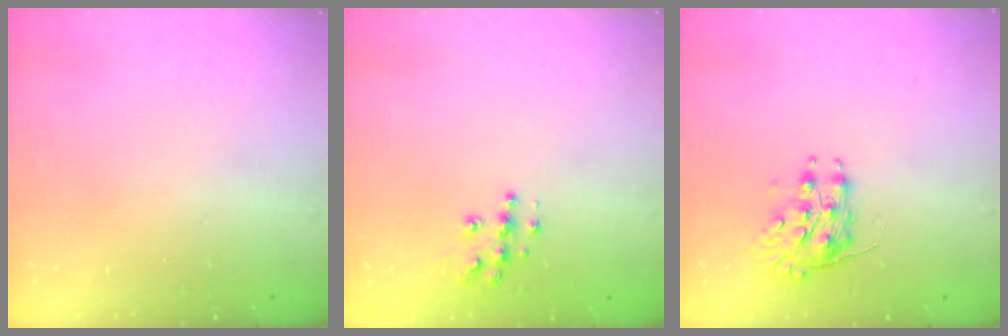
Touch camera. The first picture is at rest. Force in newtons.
{"total": 8.6, "press": 8.6, "slide": 0.4}
{"total": 8.4, "press": 8.4, "slide": 0.3}